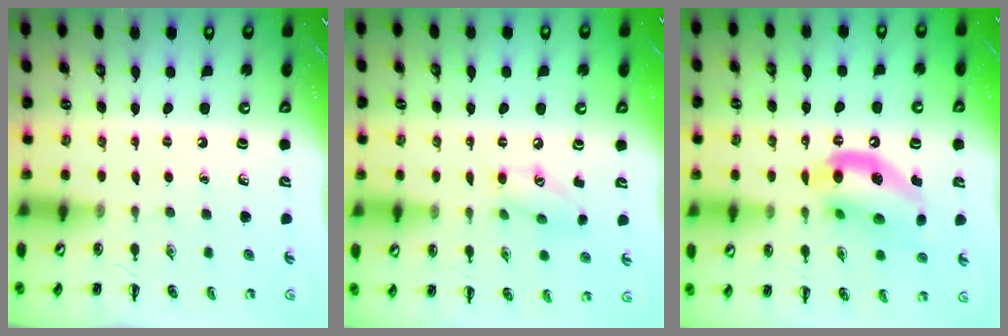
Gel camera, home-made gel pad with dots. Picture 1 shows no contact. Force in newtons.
{"total": 8.9, "press": 8.9, "slide": 0.9}
{"total": 14.6, "press": 14.1, "slide": 3.9}